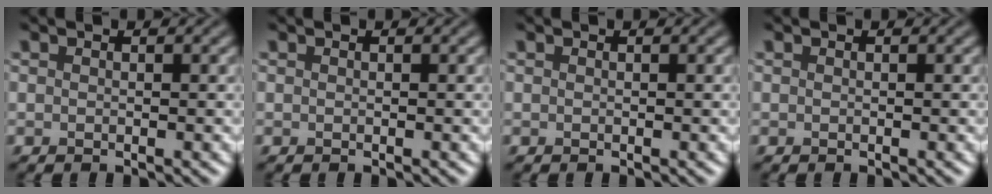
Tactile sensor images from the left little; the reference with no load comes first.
{"total": 0.0}
{"total": 0.0}
{"total": 0.0}